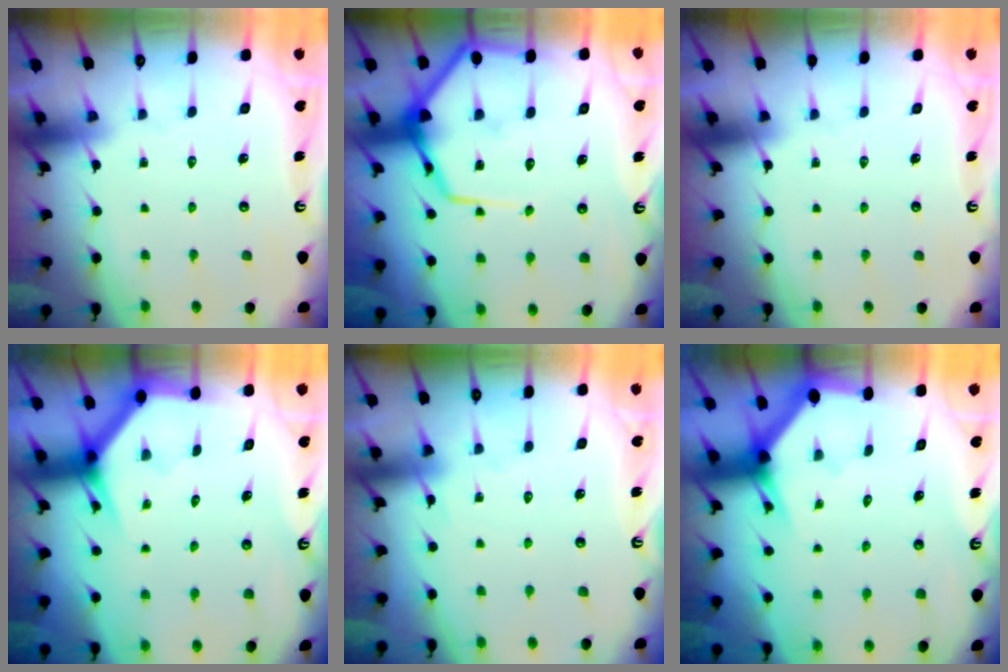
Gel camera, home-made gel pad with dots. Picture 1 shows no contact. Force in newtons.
{"total": 13.6, "press": 13.5, "slide": 1.1}
{"total": 0.0}
{"total": 3.4, "press": 3.4, "slide": 0.3}
{"total": 4.8, "press": 4.8, "slide": 0.6}
{"total": 2.9, "press": 2.9, "slide": 0.1}